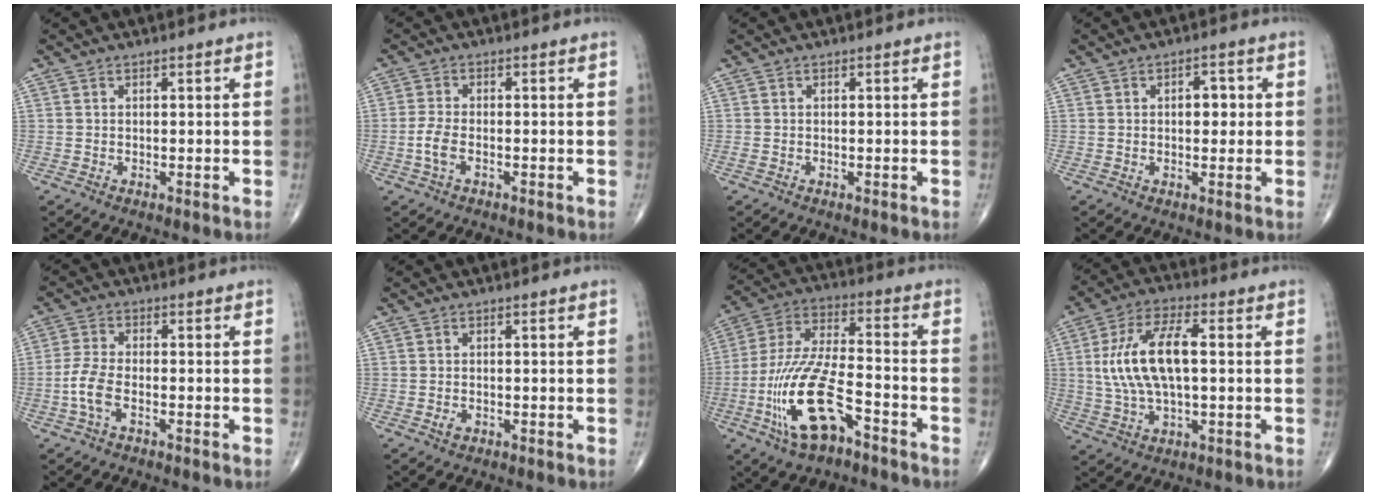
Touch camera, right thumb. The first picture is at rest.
{"total": 3.4, "force": [-1.2, 1.7, 2.7], "torque": [-0.064, 0.008, -0.026]}
{"total": 0.7, "force": [-0.2, 0.3, 0.6], "torque": [-0.010, -0.002, -0.004]}
{"total": 3.8, "force": [0.4, 2.3, 3.0], "torque": [-0.027, 0.004, 0.003]}
{"total": 5.0, "force": [-1.9, 2.4, 4.0], "torque": [-0.095, 0.016, -0.041]}
{"total": 1.0, "force": [-0.5, 0.7, 0.5], "torque": [-0.010, 0.001, -0.009]}
{"total": 17.1, "force": [-7.7, 6.5, 13.9], "torque": [-0.289, 0.048, -0.138]}
{"total": 13.8, "force": [1.0, 5.9, 12.4], "torque": [-0.251, 0.018, 0.019]}